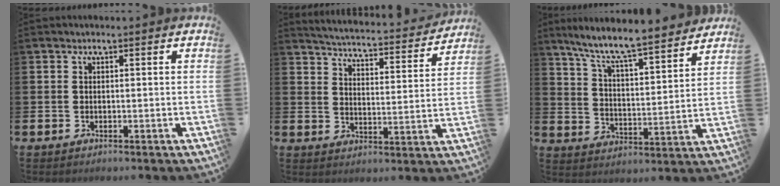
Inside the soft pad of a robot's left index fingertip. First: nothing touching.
{"total": 4.4, "force": [4.3, 0.3, 0.9], "torque": [-0.041, -0.038, 0.069]}
{"total": 8.4, "force": [7.8, 0.3, 3.1], "torque": [-0.098, -0.062, 0.131]}